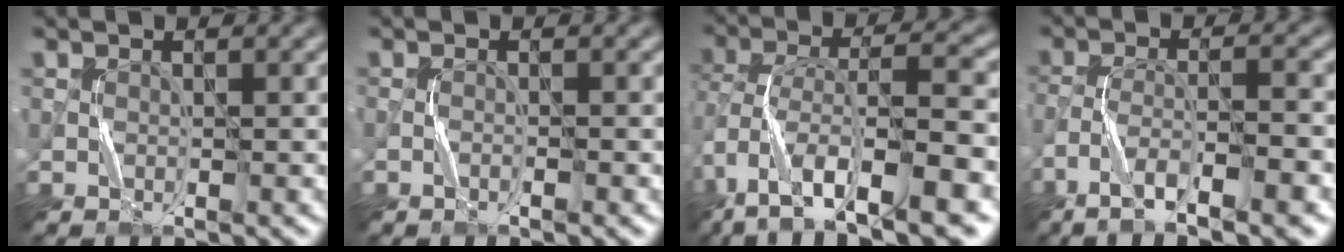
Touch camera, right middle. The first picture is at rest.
{"total": 1.0, "force": [-0.6, 0.1, 0.7], "torque": [-0.016, 0.005, -0.014]}
{"total": 12.9, "force": [-6.7, 4.7, 10.0], "torque": [-0.188, 0.015, -0.115]}
{"total": 7.9, "force": [-4.9, 1.9, 6.0], "torque": [-0.100, 0.006, -0.085]}